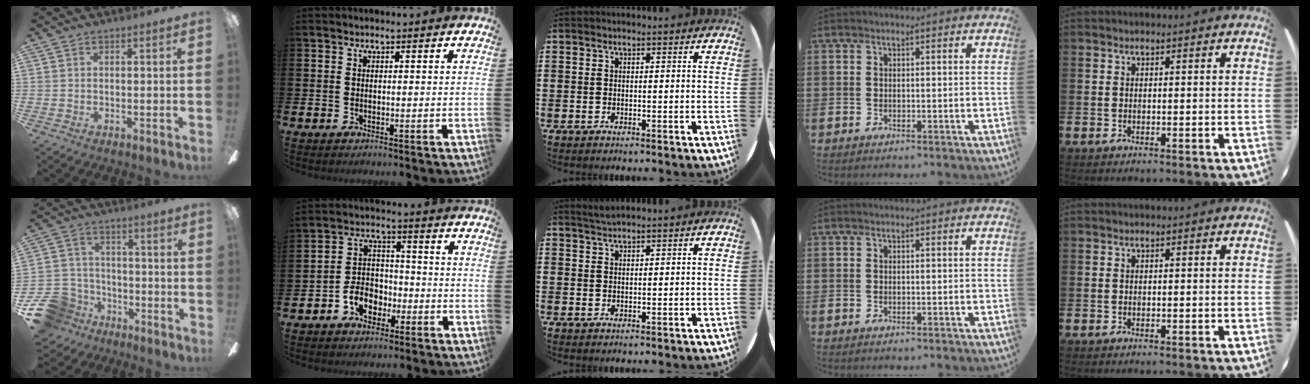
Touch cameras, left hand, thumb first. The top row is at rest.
{"thumb": {"total": 12.6, "force": [-7.4, 9.4, 4.0], "torque": [-0.106, 0.051, -0.132]}, "index": {"total": 4.8, "force": [-2.4, 3.7, 1.9], "torque": [-0.038, 0.008, -0.050]}, "middle": {"total": 1.4, "force": [1.4, -0.1, 0.3], "torque": [-0.006, 0.001, 0.026]}}